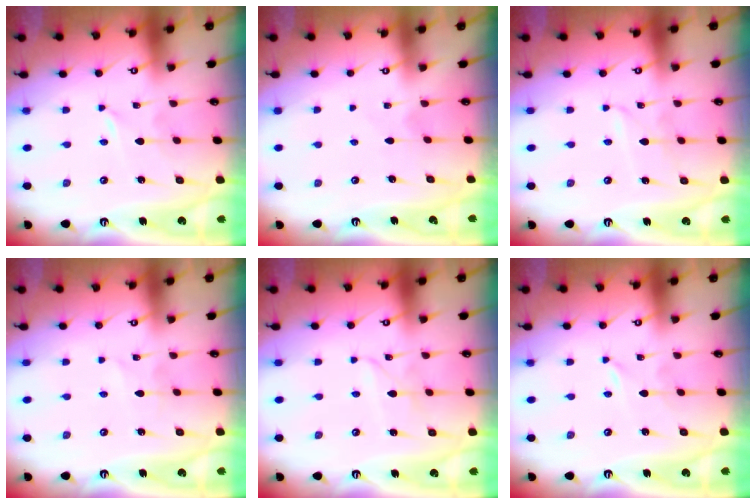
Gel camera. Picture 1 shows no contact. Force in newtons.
{"total": 3.5, "press": 3.5, "slide": 0.4}
{"total": 2.9, "press": 2.9, "slide": 0.4}
{"total": 1.6, "press": 1.6, "slide": 0.1}
{"total": 2.4, "press": 2.4, "slide": 0.3}
{"total": 0.0}